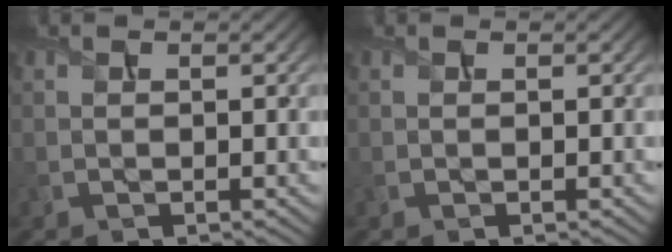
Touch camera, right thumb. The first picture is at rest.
{"total": 0.0}